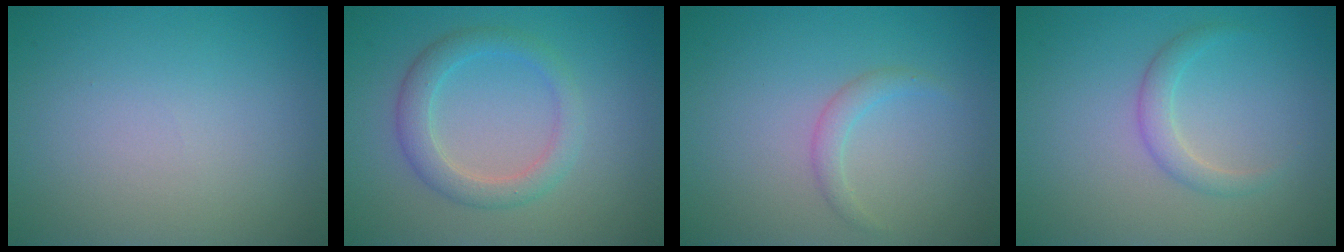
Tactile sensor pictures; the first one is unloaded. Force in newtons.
{"total": 3.0, "press": 3.0, "slide": 0.1}
{"total": 1.3, "press": 1.3, "slide": 0.1}
{"total": 1.7, "press": 1.7, "slide": 0.0}